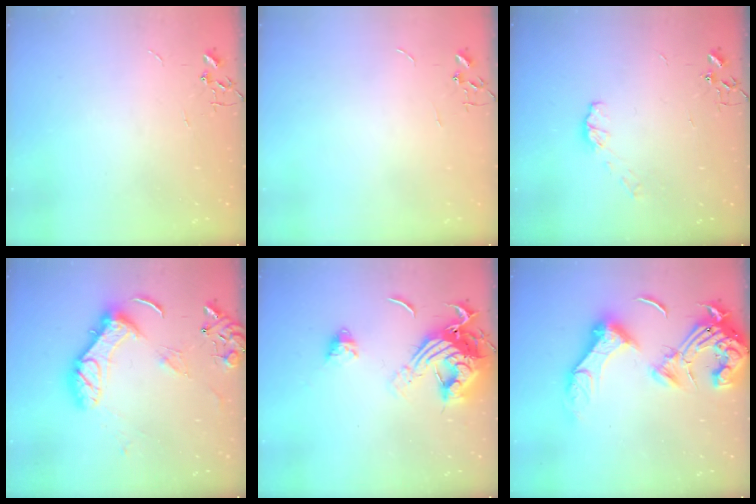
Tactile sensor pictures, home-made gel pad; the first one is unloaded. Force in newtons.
{"total": 0.0}
{"total": 5.4, "press": 5.4, "slide": 0.4}
{"total": 15.2, "press": 15.1, "slide": 2.4}
{"total": 15.5, "press": 15.4, "slide": 1.9}
{"total": 19.5, "press": 19.4, "slide": 2.0}